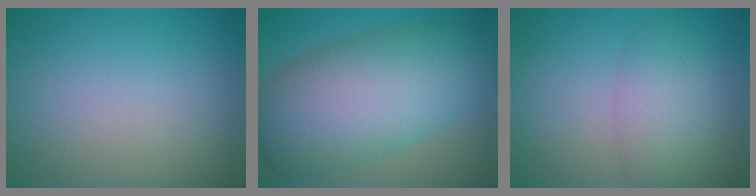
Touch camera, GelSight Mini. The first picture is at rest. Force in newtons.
{"total": 11.8, "press": 11.7, "slide": 0.5}
{"total": 2.4, "press": 2.4, "slide": 0.2}